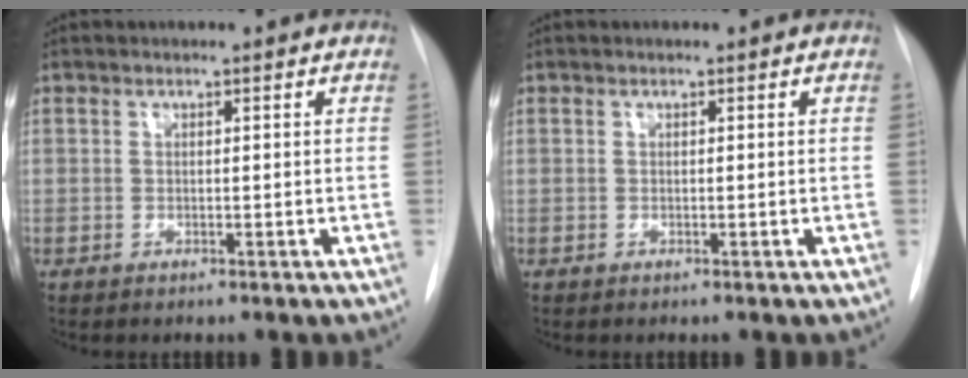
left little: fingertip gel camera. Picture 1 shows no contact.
{"total": 0.0}